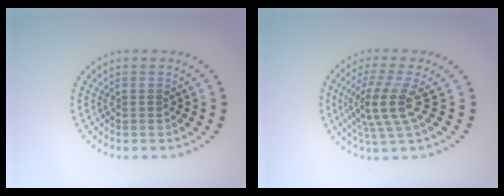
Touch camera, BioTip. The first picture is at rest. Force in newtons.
{"total": 3.9, "press": 3.2, "slide": 2.3}